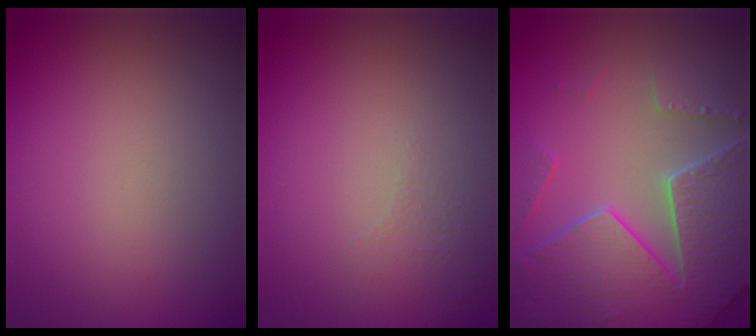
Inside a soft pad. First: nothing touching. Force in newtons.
{"total": 0.8, "press": 0.4, "slide": 0.7}
{"total": 8.3, "press": 6.1, "slide": 5.6}